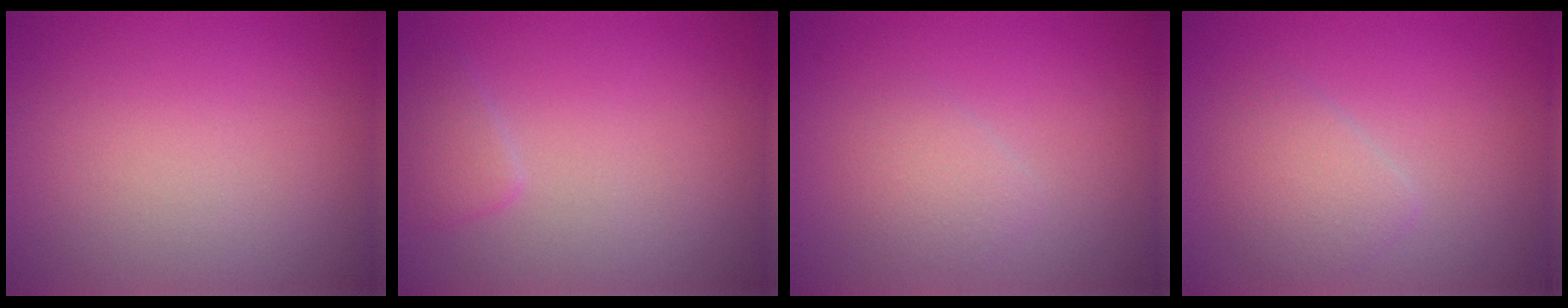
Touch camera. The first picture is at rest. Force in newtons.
{"total": 1.5, "press": 1.5, "slide": 0.1}
{"total": 1.8, "press": 1.8, "slide": 0.1}
{"total": 2.6, "press": 2.6, "slide": 0.0}